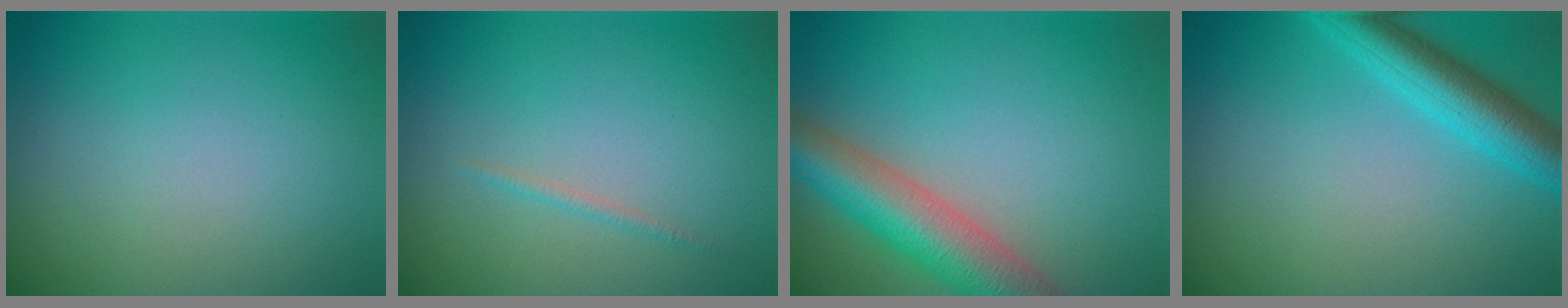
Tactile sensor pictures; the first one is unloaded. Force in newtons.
{"total": 0.6, "press": 0.6, "slide": 0.0}
{"total": 7.4, "press": 7.4, "slide": 0.5}
{"total": 5.0, "press": 4.9, "slide": 0.3}